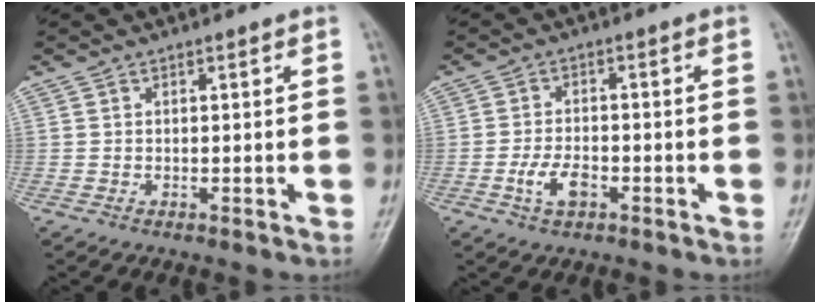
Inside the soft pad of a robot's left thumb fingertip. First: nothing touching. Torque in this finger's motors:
{"motor_torque": [-0.31, 0.62, 0.68, 0.26, 0.08]}